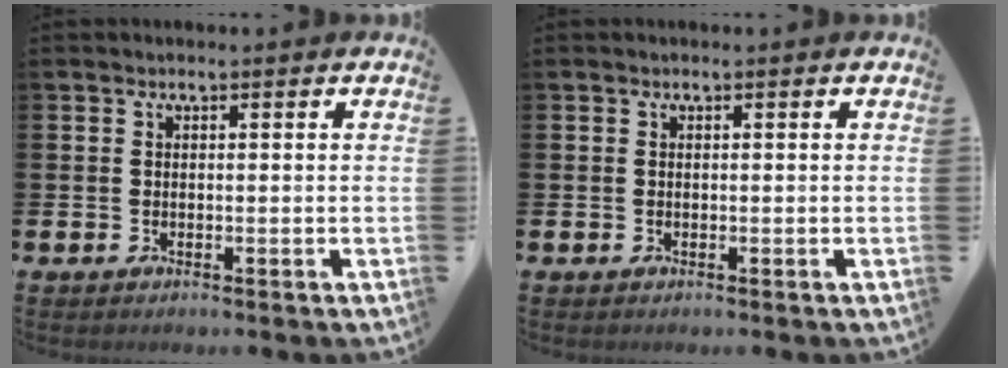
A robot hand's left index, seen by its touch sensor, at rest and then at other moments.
{"total": 0.0}